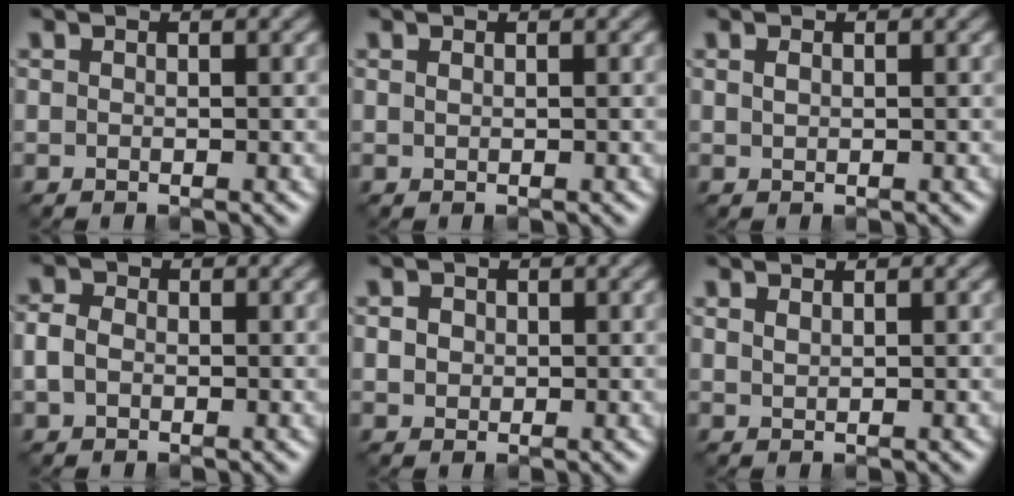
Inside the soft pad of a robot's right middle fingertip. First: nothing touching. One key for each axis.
{"total": 0.0}
{"total": 0.5, "fx": 0.2, "fy": 0.3, "fz": 0.4, "tx": -0.009, "ty": 0.001, "tz": 0.005}
{"total": 2.1, "fx": -0.3, "fy": 1.7, "fz": 1.3, "tx": -0.027, "ty": 0.001, "tz": -0.011}
{"total": 1.3, "fx": 0.1, "fy": 1.2, "fz": 0.5, "tx": -0.007, "ty": -0.002, "tz": 0.001}
{"total": 0.6, "fx": 0.5, "fy": 0.2, "fz": 0.3, "tx": -0.008, "ty": 0.000, "tz": 0.011}